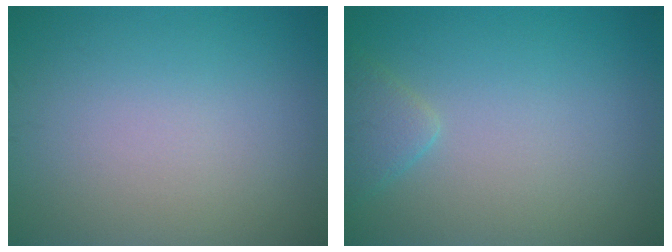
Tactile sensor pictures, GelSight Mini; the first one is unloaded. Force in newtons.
{"total": 1.7, "press": 1.7, "slide": 0.1}